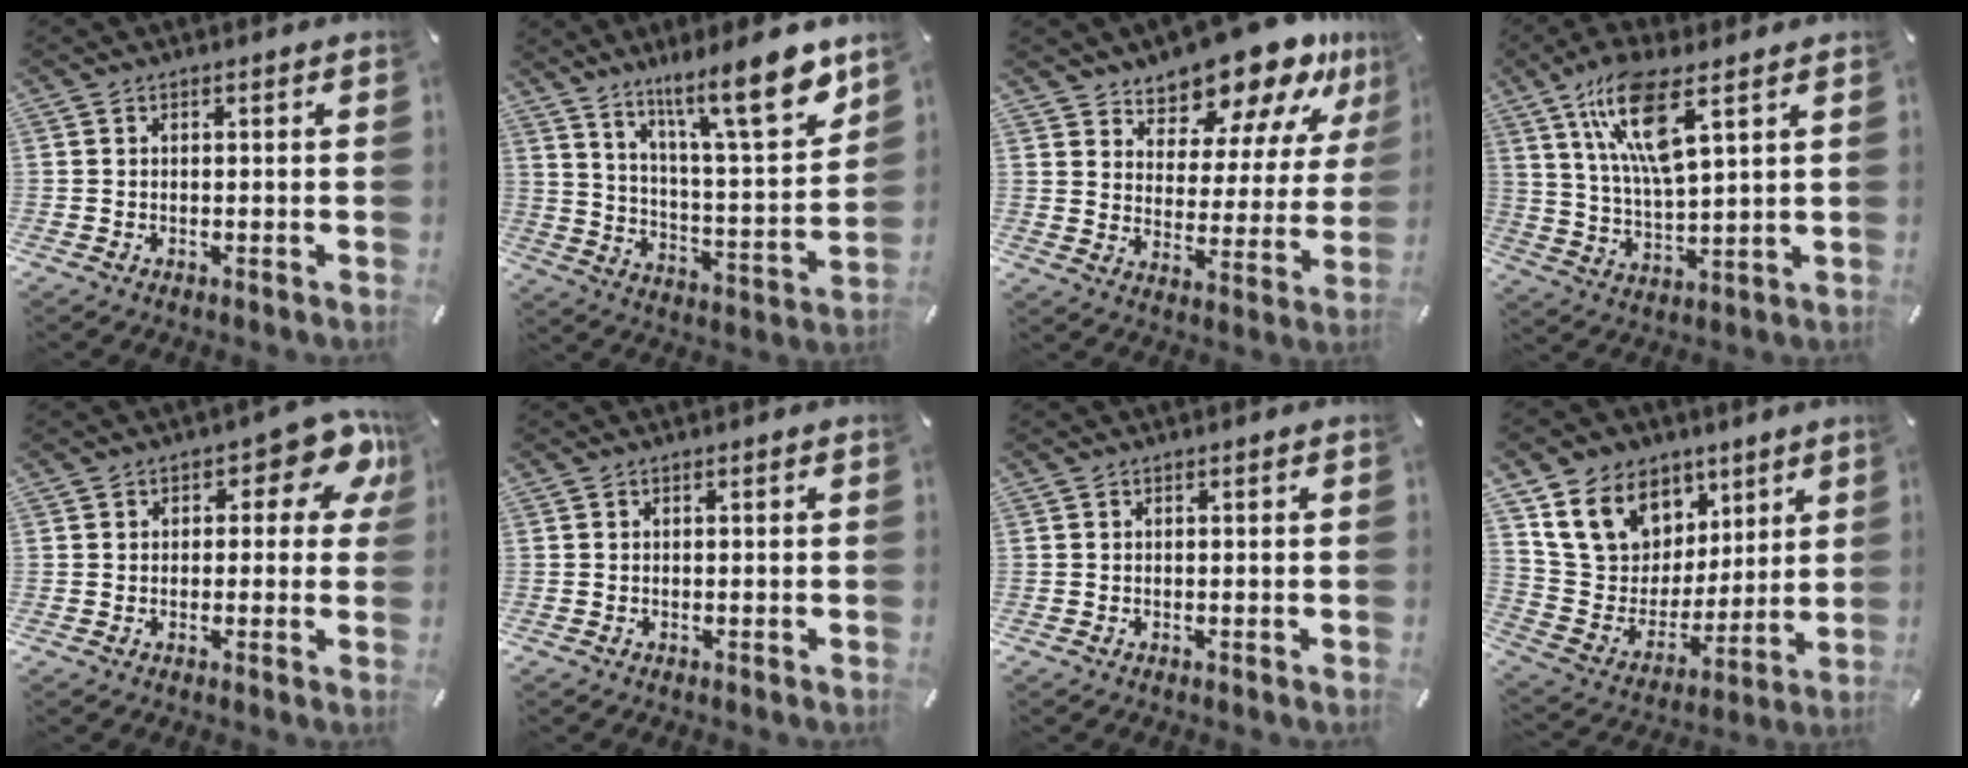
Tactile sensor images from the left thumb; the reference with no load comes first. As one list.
[{"total": 16.4, "force": [12.6, 2.8, 10.1], "torque": [-0.166, -0.086, 0.203]}, {"total": 15.0, "force": [13.3, 5.5, 4.0], "torque": [-0.064, -0.119, 0.227]}, {"total": 14.1, "force": [7.8, 4.1, 11.0], "torque": [-0.230, -0.020, 0.134]}, {"total": 9.0, "force": [4.5, 4.6, 6.2], "torque": [-0.063, -0.025, 0.071]}, {"total": 0.0}, {"total": 0.0}, {"total": 16.1, "force": [8.4, 12.6, 5.4], "torque": [-0.111, -0.040, 0.169]}]